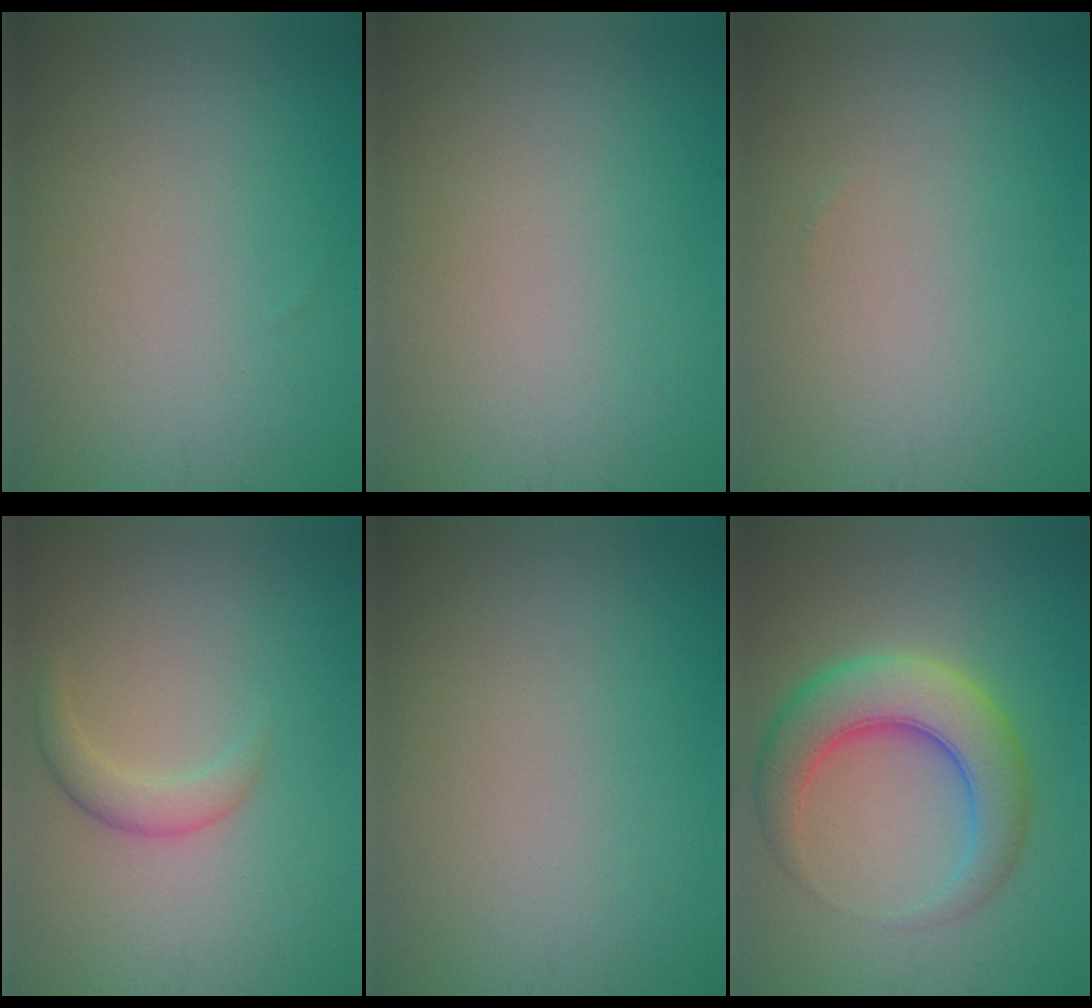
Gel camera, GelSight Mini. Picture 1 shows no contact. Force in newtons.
{"total": 0.0}
{"total": 0.0}
{"total": 2.5, "press": 2.5, "slide": 0.1}
{"total": 0.0}
{"total": 6.6, "press": 6.6, "slide": 0.3}